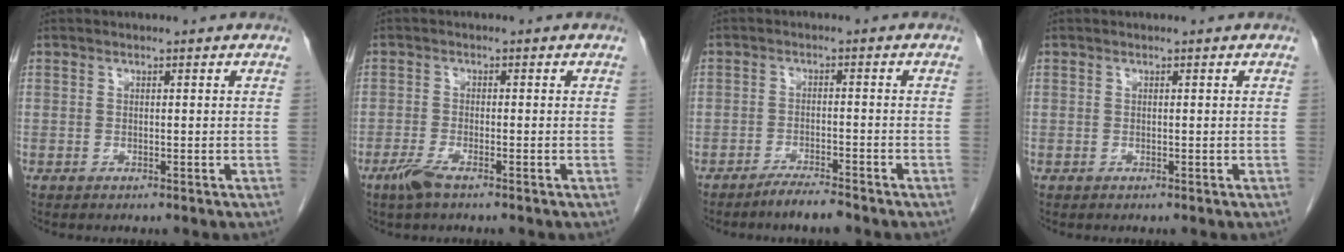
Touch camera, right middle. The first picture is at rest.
{"total": 2.9, "force": [-2.0, 0.4, 2.0], "torque": [-0.050, -0.005, -0.042]}
{"total": 3.5, "force": [-3.0, 0.1, 1.8], "torque": [-0.033, -0.005, -0.055]}
{"total": 0.0}